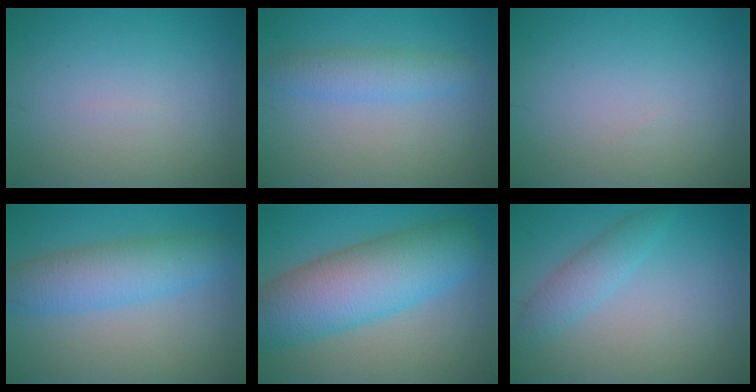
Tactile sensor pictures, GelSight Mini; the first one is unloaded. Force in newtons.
{"total": 2.9, "press": 2.9, "slide": 0.1}
{"total": 0.0}
{"total": 5.4, "press": 5.4, "slide": 0.1}
{"total": 9.9, "press": 9.9, "slide": 0.4}
{"total": 2.5, "press": 2.5, "slide": 0.2}